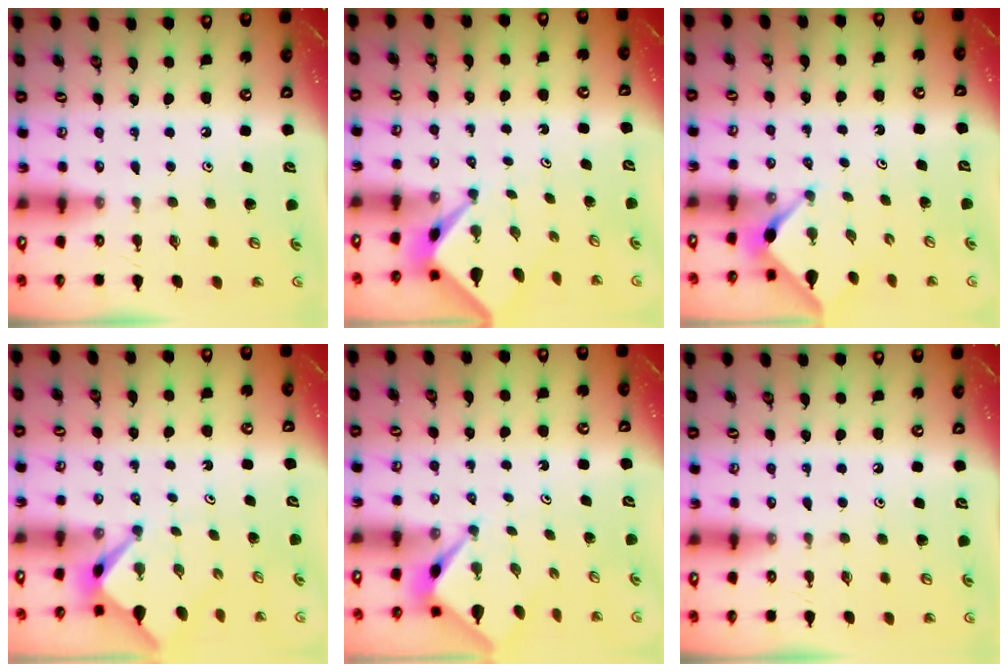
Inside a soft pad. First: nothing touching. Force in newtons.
{"total": 2.1, "press": 2.1, "slide": 0.3}
{"total": 3.1, "press": 3.0, "slide": 0.3}
{"total": 2.4, "press": 2.4, "slide": 0.2}
{"total": 2.6, "press": 2.6, "slide": 0.1}
{"total": 0.0}